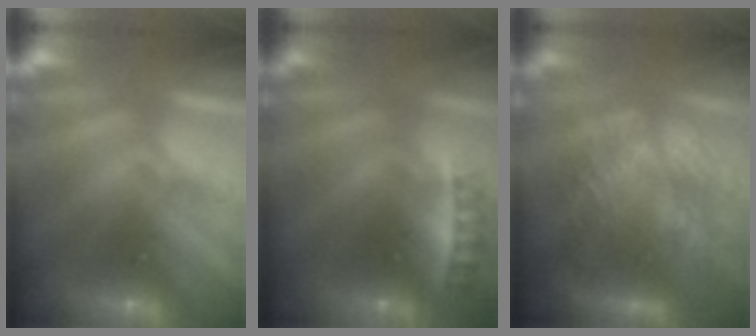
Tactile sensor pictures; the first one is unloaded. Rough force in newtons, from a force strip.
{"total": 2.4}
{"total": 7.7}